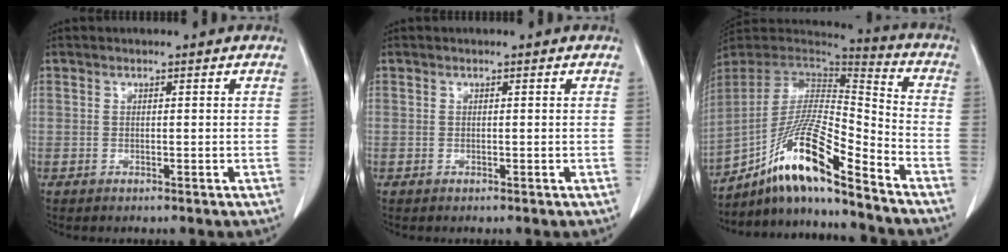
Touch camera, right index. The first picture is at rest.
{"total": 0.0}
{"total": 16.5, "force": [-11.9, 0.6, 11.4], "torque": [-0.218, 0.005, -0.218]}